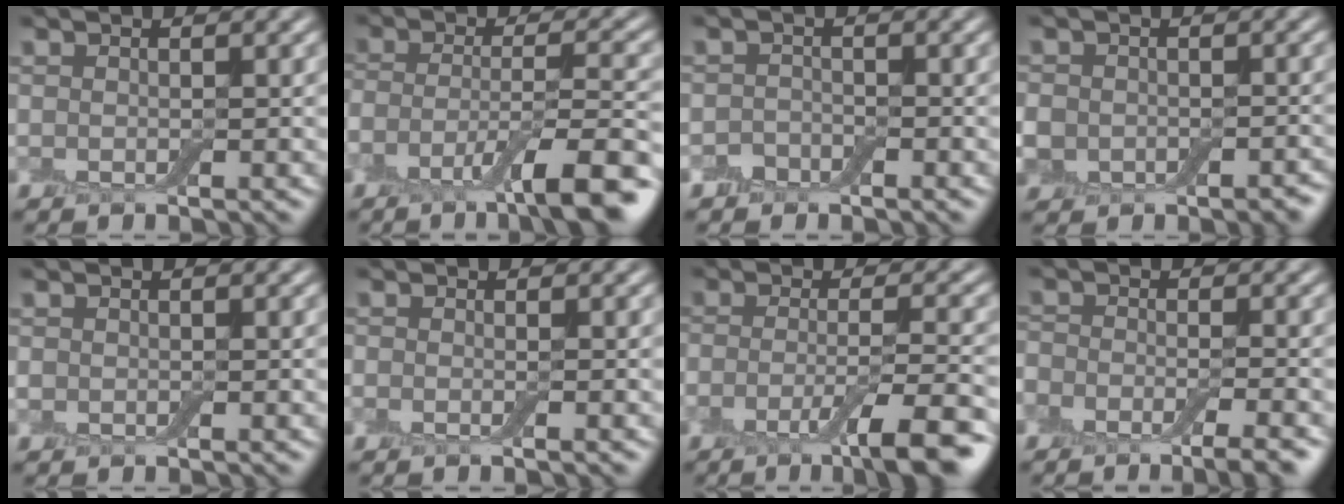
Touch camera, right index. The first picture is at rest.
{"total": 7.9, "force": [-4.3, 1.6, 6.4], "torque": [-0.101, 0.000, -0.082]}
{"total": 1.3, "force": [-1.0, 0.8, 0.1], "torque": [0.001, 0.006, -0.019]}
{"total": 5.0, "force": [-2.1, 4.1, 2.2], "torque": [-0.031, -0.004, -0.040]}
{"total": 0.5, "force": [-0.1, 0.5, 0.1], "torque": [-0.002, -0.003, -0.004]}
{"total": 0.7, "force": [-0.3, 0.1, 0.7], "torque": [-0.011, -0.003, -0.006]}
{"total": 6.9, "force": [-3.6, 1.3, 5.8], "torque": [-0.087, -0.002, -0.065]}
{"total": 6.2, "force": [-4.6, 2.1, 3.5], "torque": [-0.044, -0.011, -0.068]}